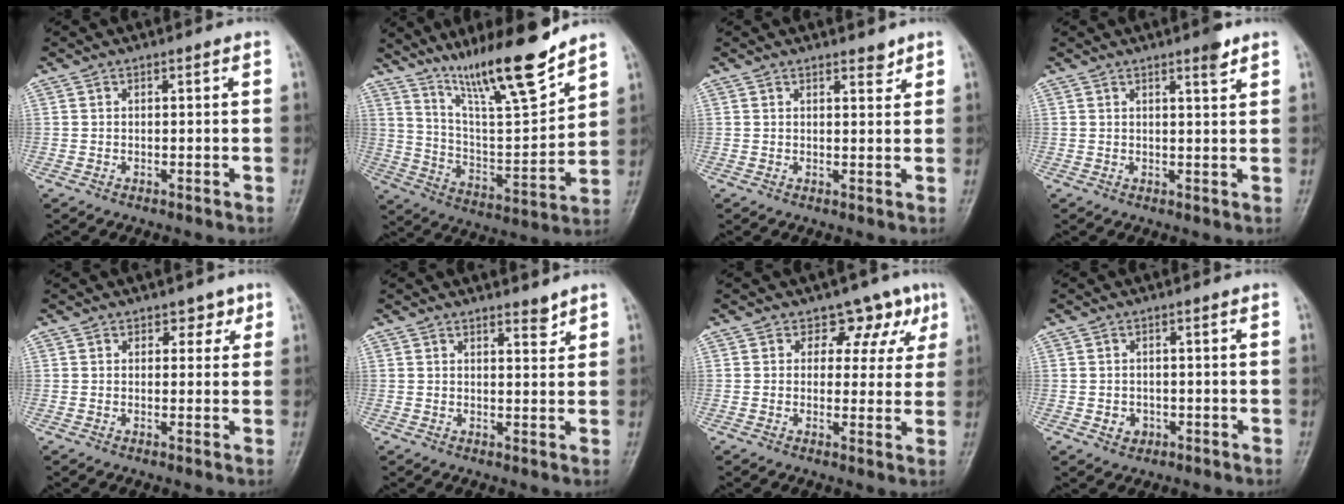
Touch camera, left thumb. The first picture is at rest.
{"total": 18.0, "force": [13.6, 2.5, 11.5], "torque": [-0.170, -0.083, 0.243]}
{"total": 1.9, "force": [1.6, 0.7, 0.8], "torque": [0.000, -0.011, 0.021]}
{"total": 2.7, "force": [1.9, 0.4, 1.9], "torque": [-0.025, -0.013, 0.027]}
{"total": 2.7, "force": [1.4, 2.1, 1.1], "torque": [0.014, -0.005, 0.014]}
{"total": 2.3, "force": [2.0, 0.7, 0.9], "torque": [-0.004, -0.017, 0.031]}
{"total": 7.0, "force": [3.7, 5.3, 2.6], "torque": [0.015, -0.010, 0.036]}
{"total": 2.5, "force": [-0.8, 2.1, 0.9], "torque": [-0.005, 0.004, -0.007]}